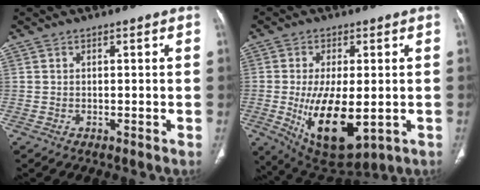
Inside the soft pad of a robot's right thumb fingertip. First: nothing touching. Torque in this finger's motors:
{"motor_torque": [-0.18, 1.60, 1.49, -0.17, 0.13]}